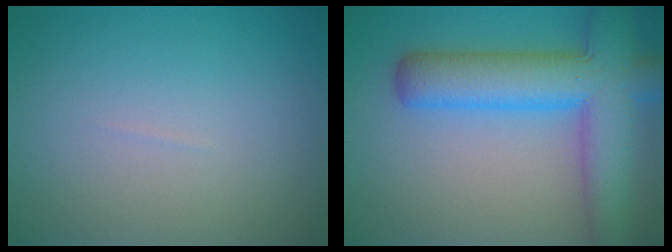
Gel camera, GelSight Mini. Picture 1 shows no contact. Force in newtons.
{"total": 8.9, "press": 8.9, "slide": 0.4}